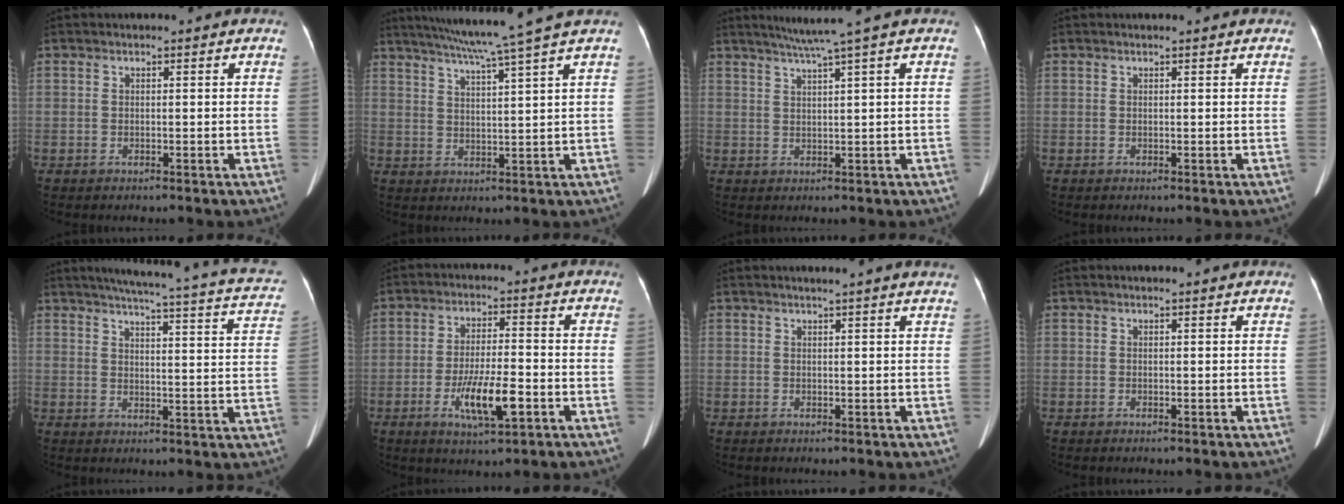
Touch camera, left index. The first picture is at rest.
{"total": 10.2, "force": [8.2, -2.6, 5.5], "torque": [-0.092, -0.003, 0.121]}
{"total": 4.9, "force": [3.3, -1.5, 3.3], "torque": [-0.057, 0.009, 0.061]}
{"total": 0.9, "force": [0.8, 0.0, 0.4], "torque": [-0.007, 0.009, 0.011]}
{"total": 22.1, "force": [18.6, 2.3, 11.8], "torque": [-0.160, -0.014, 0.205]}
{"total": 8.1, "force": [-3.1, 1.6, 7.3], "torque": [-0.139, -0.010, -0.052]}
{"total": 4.2, "force": [3.6, -0.8, 1.9], "torque": [-0.024, 0.010, 0.038]}
{"total": 1.3, "force": [1.2, 0.0, 0.5], "torque": [-0.009, 0.012, 0.014]}